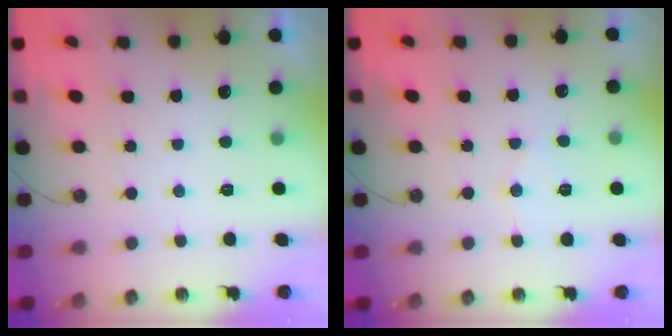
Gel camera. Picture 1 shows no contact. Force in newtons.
{"total": 6.4, "press": 6.4, "slide": 0.3}